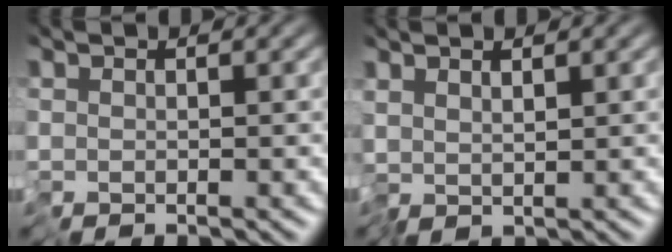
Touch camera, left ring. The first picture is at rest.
{"total": 1.3, "force": [0.9, 0.3, 0.9], "torque": [-0.023, 0.006, 0.018]}